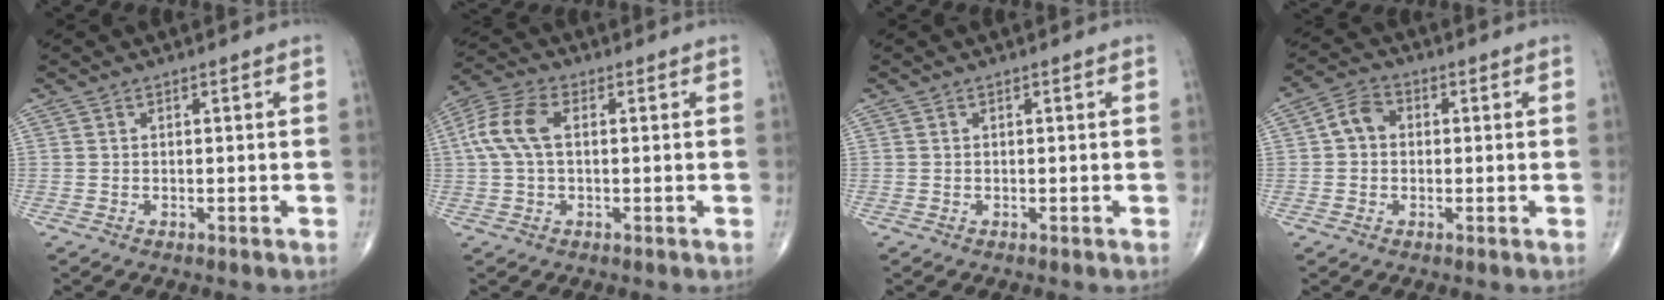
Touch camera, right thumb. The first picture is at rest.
{"total": 8.3, "force": [1.1, 4.6, 6.8], "torque": [-0.164, 0.025, 0.019]}
{"total": 0.0}
{"total": 4.9, "force": [0.2, 4.0, 2.9], "torque": [-0.042, 0.015, -0.005]}